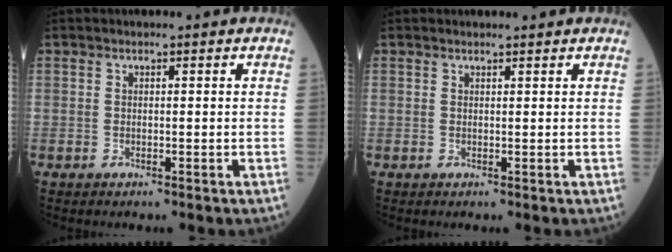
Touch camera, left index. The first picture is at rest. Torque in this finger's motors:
{"motor_torque": [-0.14, -0.50, -0.18, 0.01]}